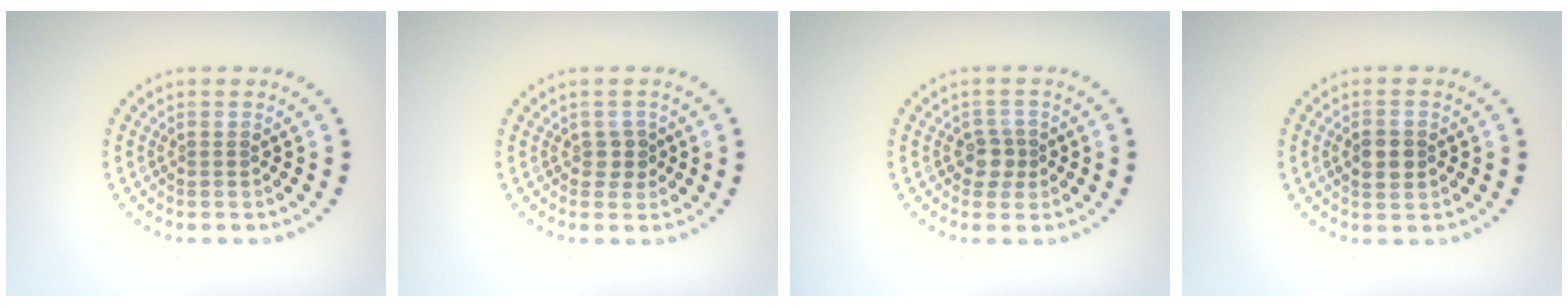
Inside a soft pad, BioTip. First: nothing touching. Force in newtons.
{"total": 1.5, "press": 1.3, "slide": 0.8}
{"total": 1.9, "press": 1.6, "slide": 0.9}
{"total": 2.8, "press": 2.8, "slide": 0.1}